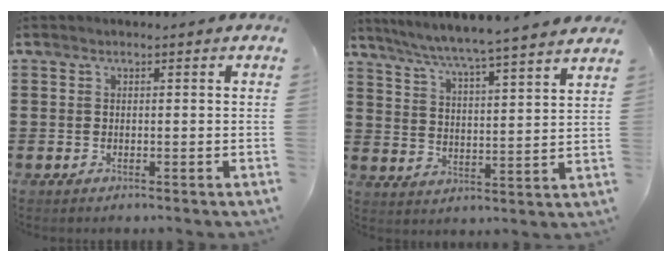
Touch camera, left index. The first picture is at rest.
{"total": 5.4, "force": [4.9, -1.1, 1.9], "torque": [-0.060, -0.042, 0.076]}